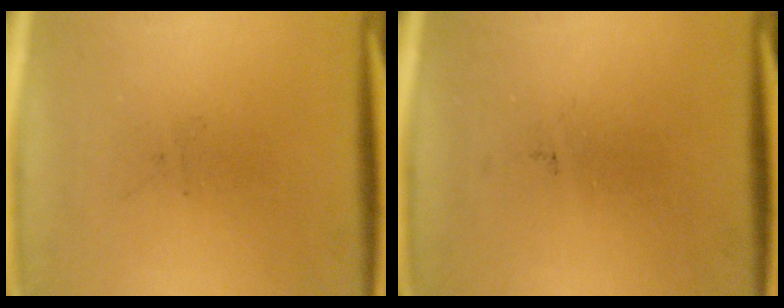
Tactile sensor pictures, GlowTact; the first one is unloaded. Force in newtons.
{"total": 0.0}